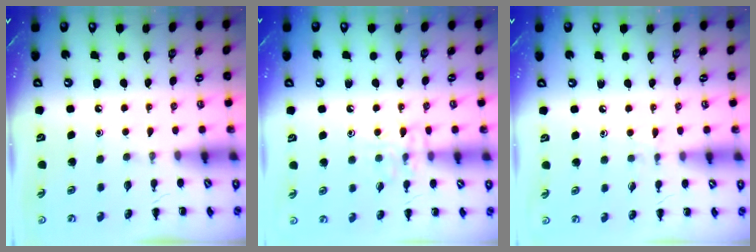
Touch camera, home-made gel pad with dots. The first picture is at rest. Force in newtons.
{"total": 7.6, "press": 7.6, "slide": 0.4}
{"total": 4.4, "press": 4.0, "slide": 1.8}